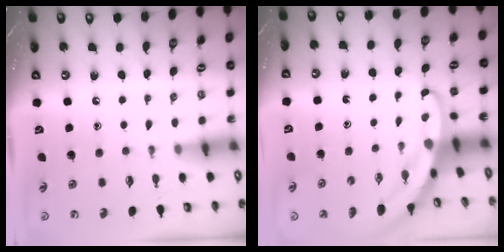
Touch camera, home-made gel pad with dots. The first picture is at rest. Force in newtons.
{"total": 5.1, "press": 5.1, "slide": 0.2}